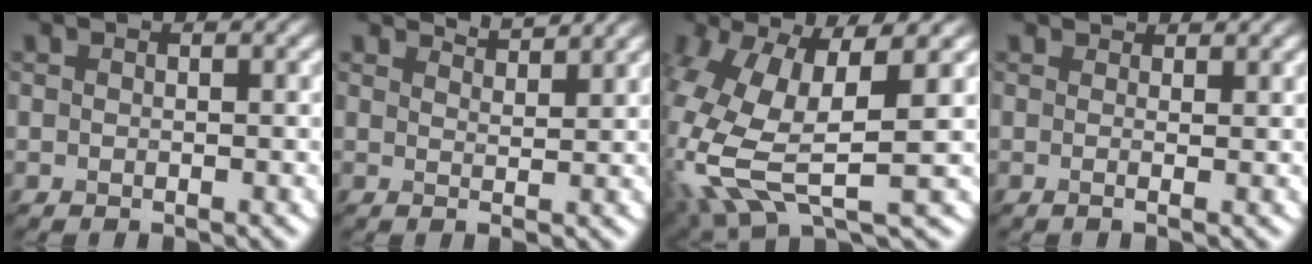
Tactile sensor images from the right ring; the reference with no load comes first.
{"total": 2.9, "force": [2.7, 0.2, 0.9], "torque": [-0.010, -0.001, 0.035]}
{"total": 11.4, "force": [-0.9, 5.5, 9.9], "torque": [-0.236, -0.030, -0.011]}
{"total": 2.5, "force": [1.8, 0.7, 1.6], "torque": [-0.021, -0.010, 0.002]}